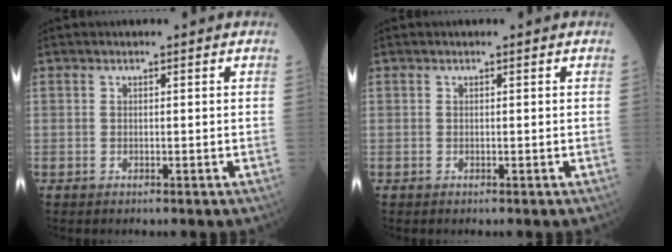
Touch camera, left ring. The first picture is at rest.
{"total": 0.0}